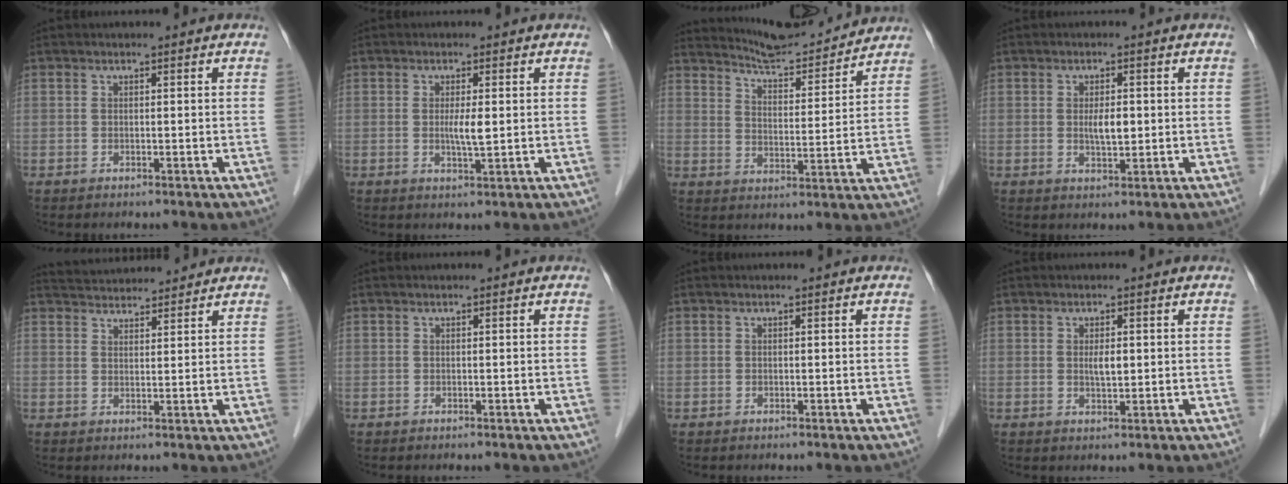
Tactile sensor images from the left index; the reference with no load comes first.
{"total": 2.8, "force": [0.2, 0.3, 2.8], "torque": [-0.053, -0.004, 0.004]}
{"total": 11.3, "force": [11.1, 0.3, 2.1], "torque": [-0.041, 0.004, 0.169]}
{"total": 3.1, "force": [0.1, 1.1, 3.0], "torque": [-0.053, -0.002, 0.004]}
{"total": 7.0, "force": [6.8, 0.8, 1.3], "torque": [-0.026, 0.031, 0.106]}
{"total": 0.0}
{"total": 0.0}
{"total": 2.2, "force": [0.3, 0.7, 2.0], "torque": [-0.037, -0.001, 0.006]}